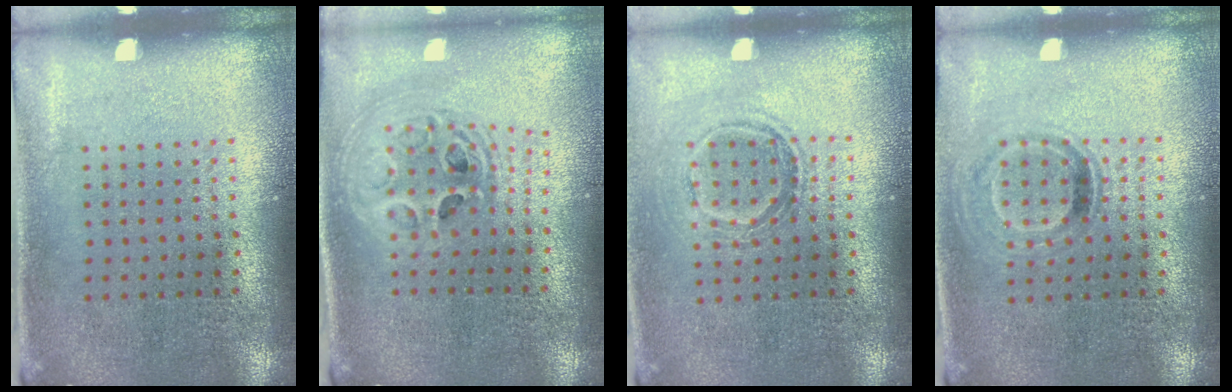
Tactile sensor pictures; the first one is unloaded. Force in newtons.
{"total": 2.1, "press": 1.7, "slide": 1.3}
{"total": 1.2, "press": 1.0, "slide": 0.6}
{"total": 1.0, "press": 0.9, "slide": 0.6}